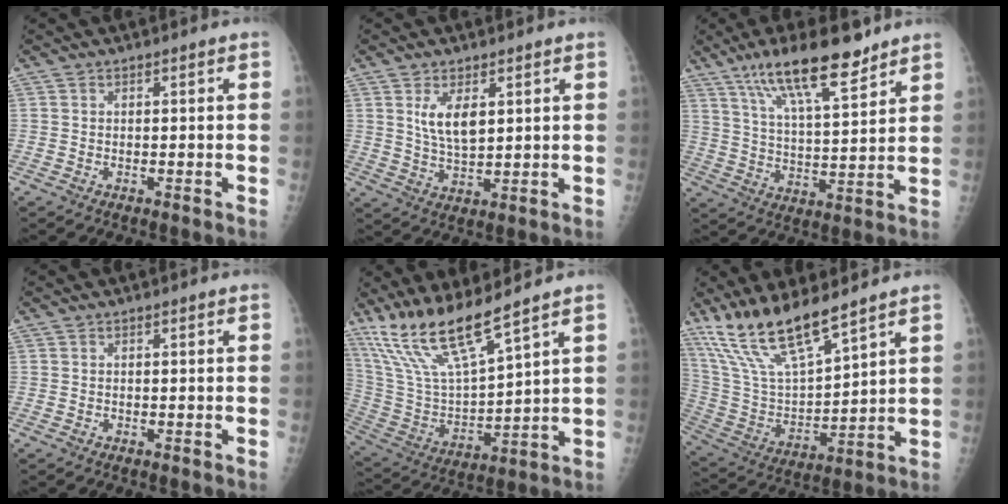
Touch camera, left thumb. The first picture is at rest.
{"total": 6.3, "force": [2.3, 2.9, 5.0], "torque": [-0.085, -0.018, 0.054]}
{"total": 15.0, "force": [10.4, 3.7, 10.2], "torque": [-0.161, -0.049, 0.187]}
{"total": 0.0}
{"total": 14.5, "force": [11.5, 1.5, 8.8], "torque": [-0.175, -0.059, 0.244]}
{"total": 15.8, "force": [12.3, 3.3, 9.3], "torque": [-0.171, -0.060, 0.255]}